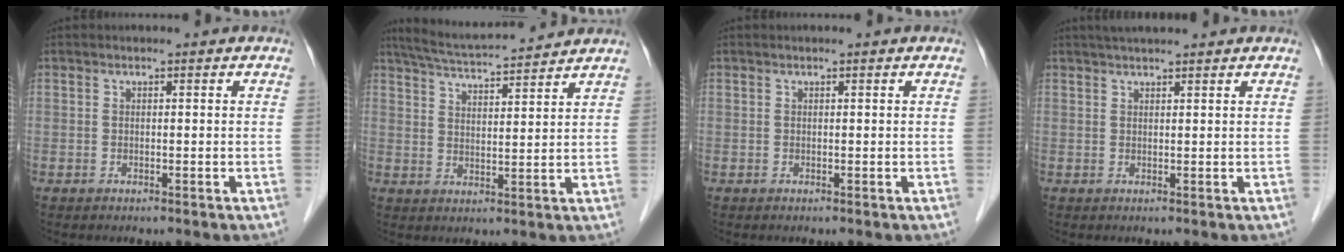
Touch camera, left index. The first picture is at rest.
{"total": 11.7, "force": [10.8, 0.4, 4.5], "torque": [-0.085, 0.019, 0.167]}
{"total": 0.0}
{"total": 5.0, "force": [4.3, 0.2, 2.5], "torque": [-0.035, 0.029, 0.064]}